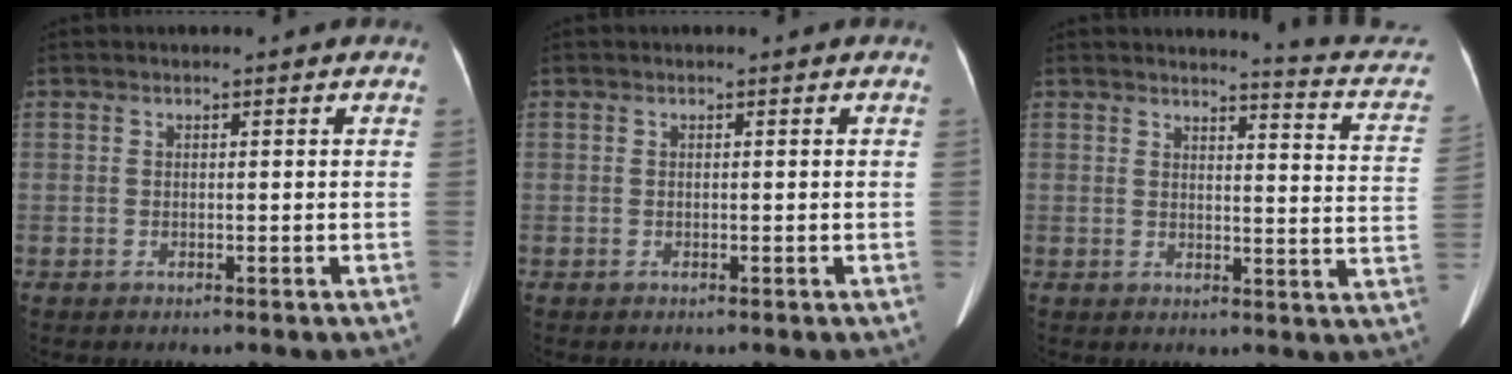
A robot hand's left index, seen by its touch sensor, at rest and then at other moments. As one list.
[{"total": 0.0}, {"total": 10.6, "force": [10.2, 0.0, 2.9], "torque": [-0.029, -0.069, 0.090]}]